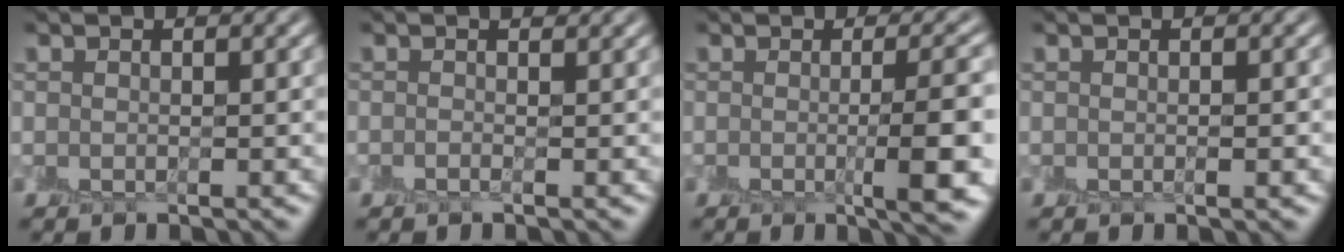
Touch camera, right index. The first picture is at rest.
{"total": 0.7, "force": [0.1, 0.2, 0.6], "torque": [-0.012, 0.000, -0.004]}
{"total": 5.8, "force": [-0.6, 1.1, 5.6], "torque": [-0.070, 0.002, -0.005]}
{"total": 0.6, "force": [-0.1, 0.1, 0.5], "torque": [-0.005, 0.000, -0.002]}